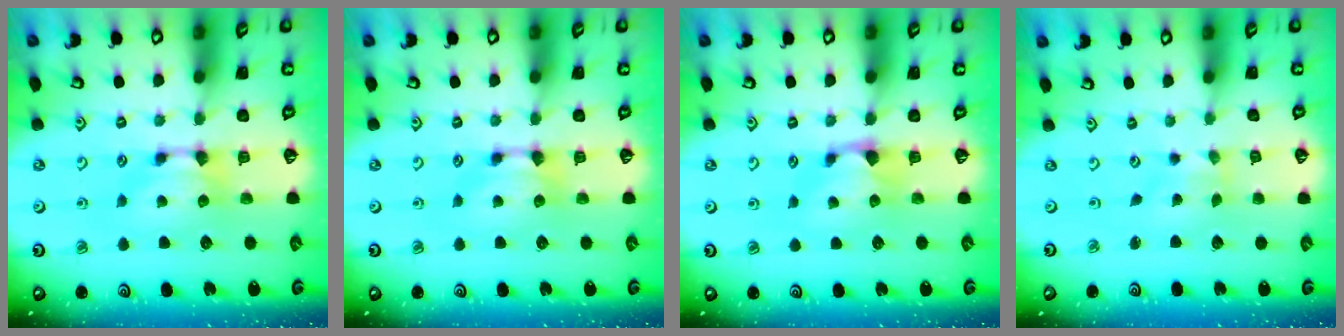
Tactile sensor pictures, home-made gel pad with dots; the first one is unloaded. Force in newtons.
{"total": 0.0}
{"total": 1.2, "press": 0.7, "slide": 1.0}
{"total": 3.2, "press": 3.1, "slide": 0.8}